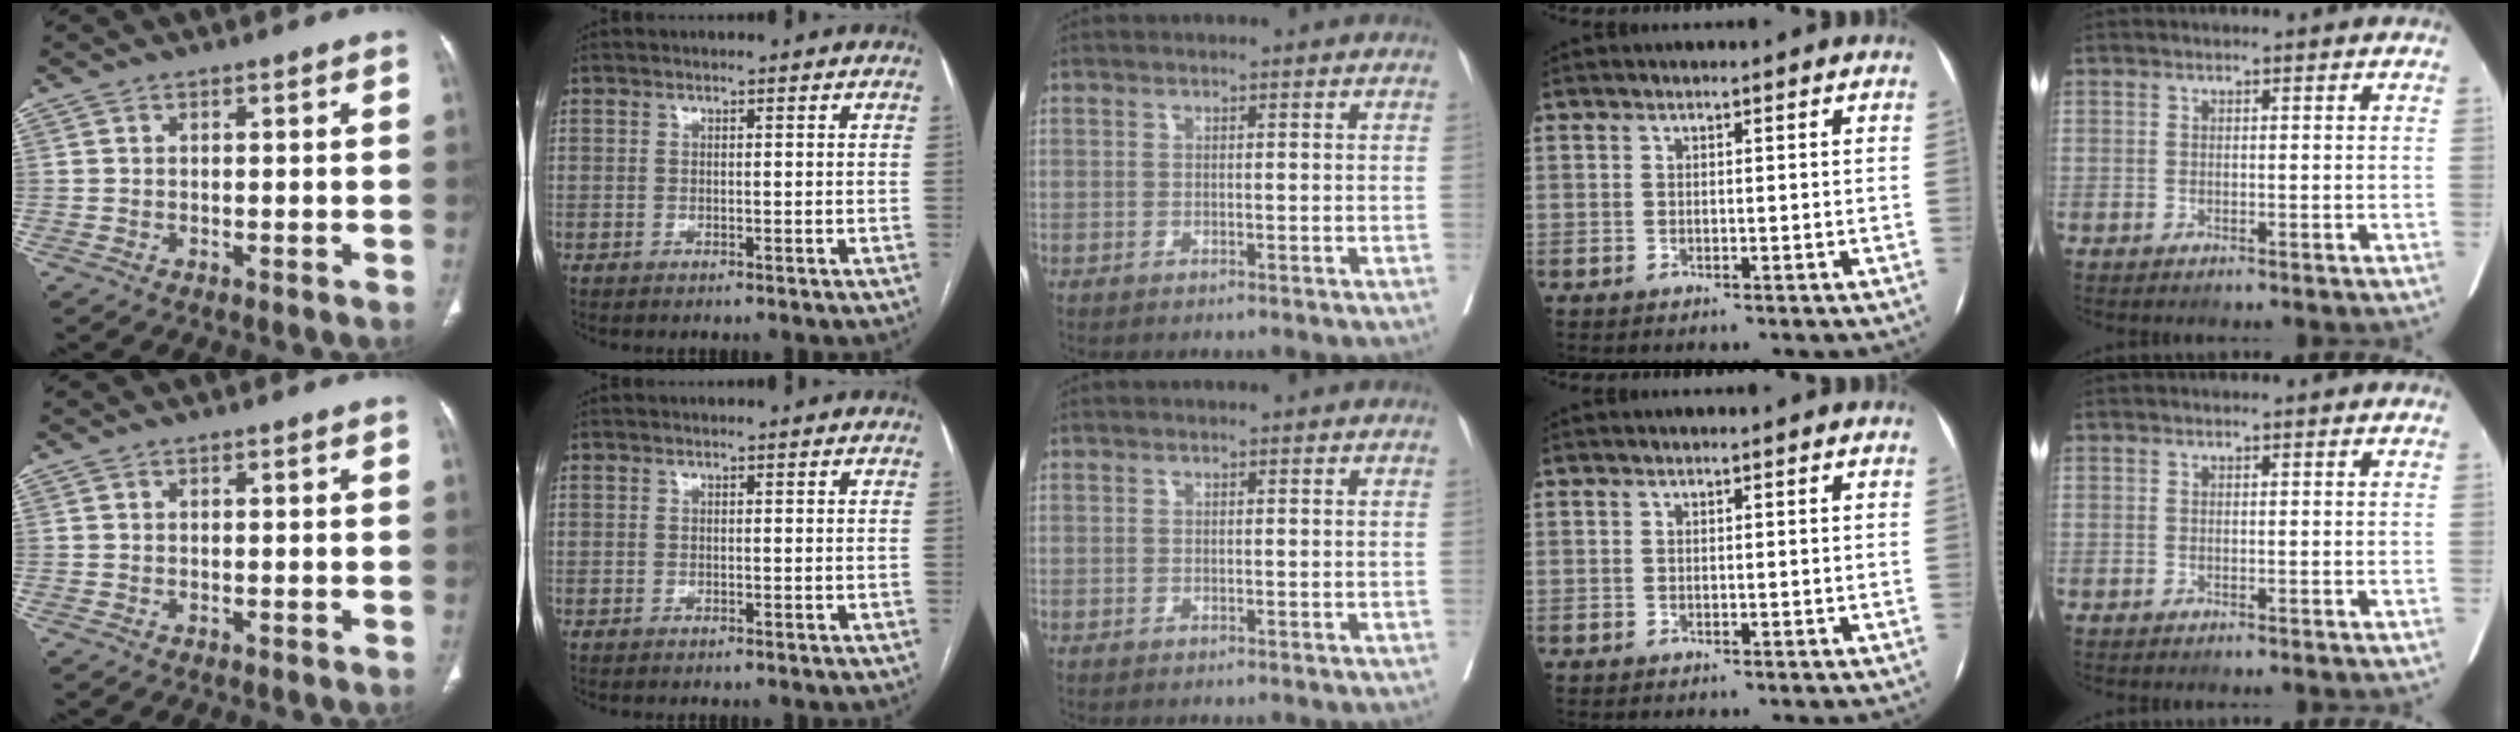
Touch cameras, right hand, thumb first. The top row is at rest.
{}